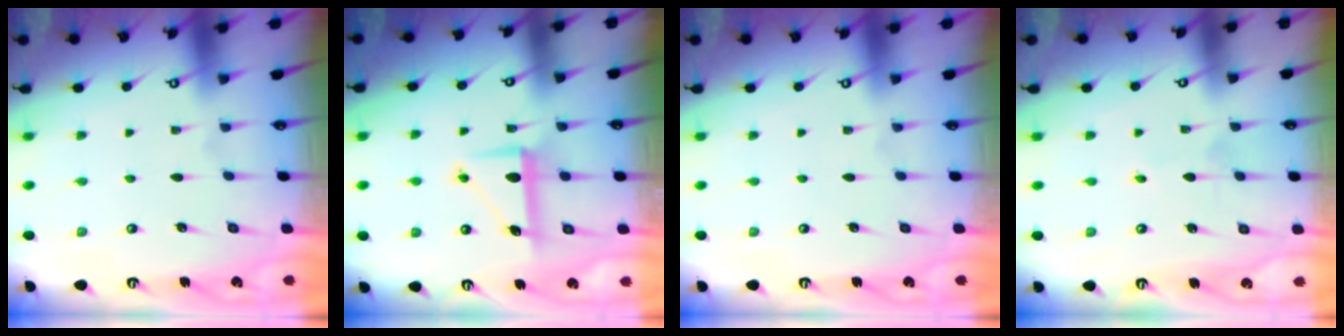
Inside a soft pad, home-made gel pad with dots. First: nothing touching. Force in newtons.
{"total": 7.9, "press": 7.8, "slide": 1.0}
{"total": 0.0}
{"total": 2.1, "press": 2.1, "slide": 0.1}